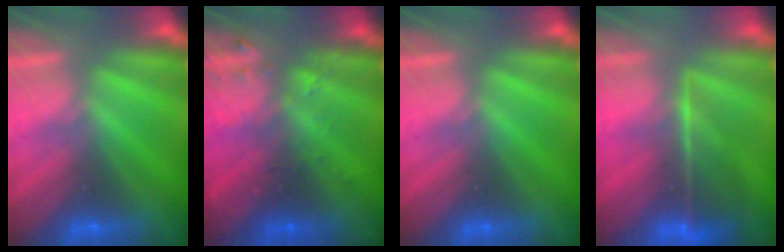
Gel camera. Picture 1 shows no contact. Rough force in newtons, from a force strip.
{"total": 2.9}
{"total": 0.0}
{"total": 7.3}